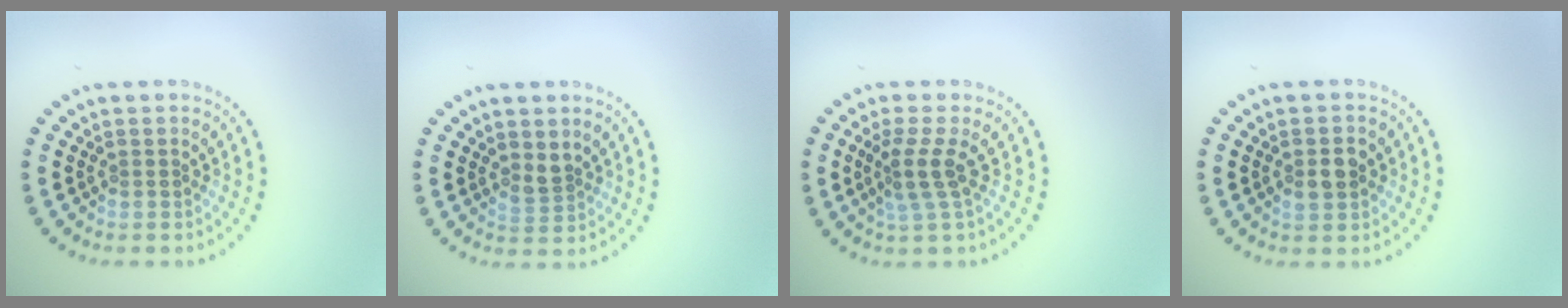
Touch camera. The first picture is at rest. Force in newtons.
{"total": 1.7, "press": 1.3, "slide": 1.1}
{"total": 2.6, "press": 2.0, "slide": 1.8}
{"total": 2.5, "press": 2.5, "slide": 0.1}